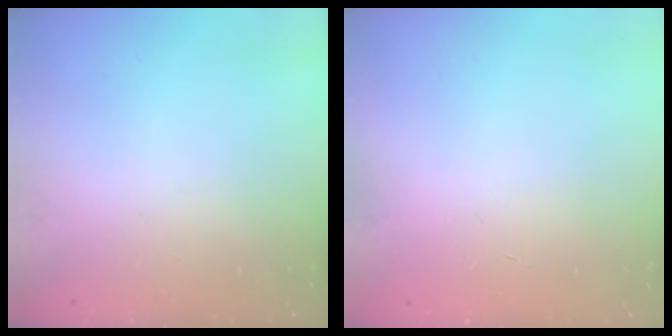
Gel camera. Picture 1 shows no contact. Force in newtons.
{"total": 0.0}